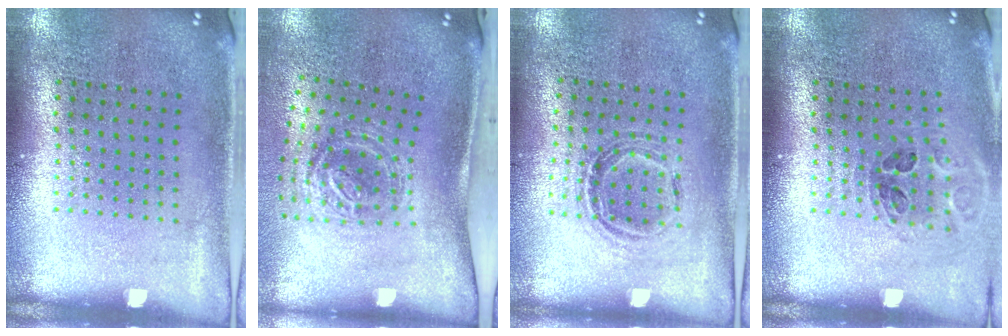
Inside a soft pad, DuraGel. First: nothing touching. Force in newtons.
{"total": 1.7, "press": 1.2, "slide": 1.3}
{"total": 1.0, "press": 0.9, "slide": 0.3}
{"total": 1.0, "press": 1.0, "slide": 0.1}